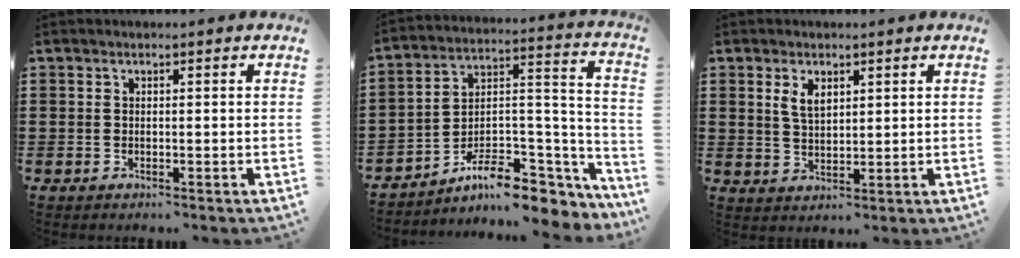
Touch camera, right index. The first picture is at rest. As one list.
[{"total": 8.8, "force": [-6.7, 3.6, 4.5], "torque": [-0.078, 0.007, -0.122]}, {"total": 3.3, "force": [1.6, 1.6, 2.3], "torque": [-0.051, 0.004, 0.029]}]